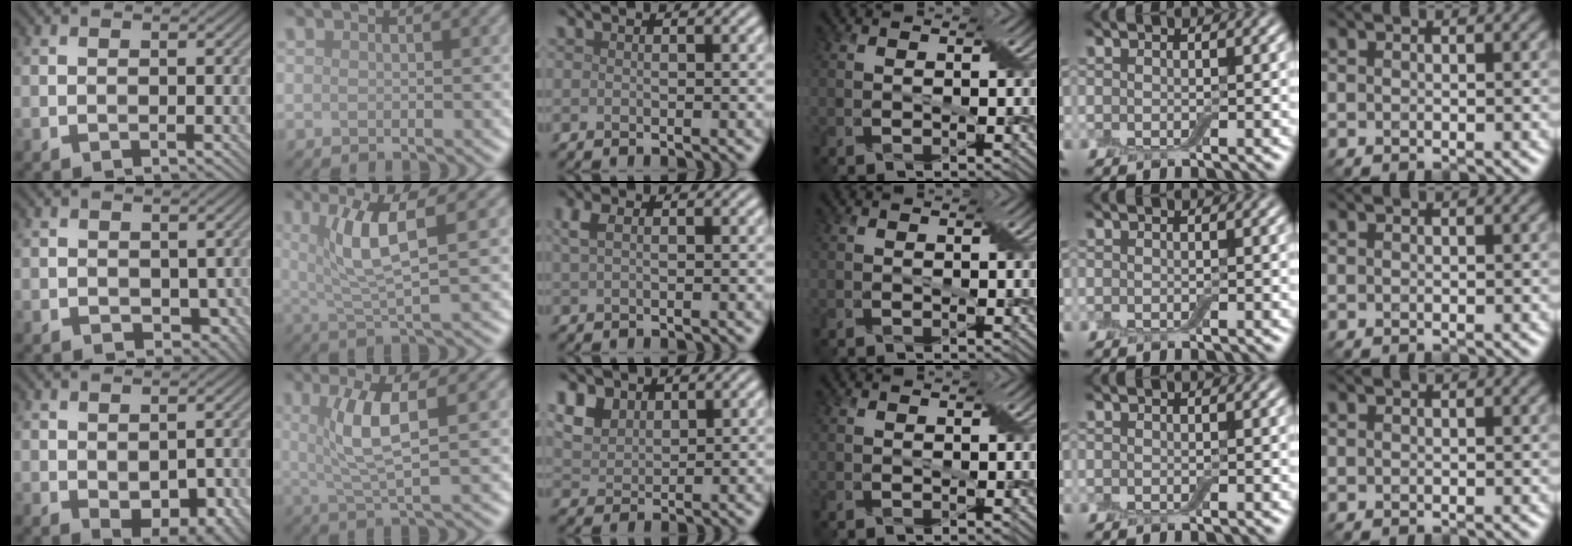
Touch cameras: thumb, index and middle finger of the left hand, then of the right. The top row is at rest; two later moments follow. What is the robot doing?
{"motion": "pour", "object": "bowl"}